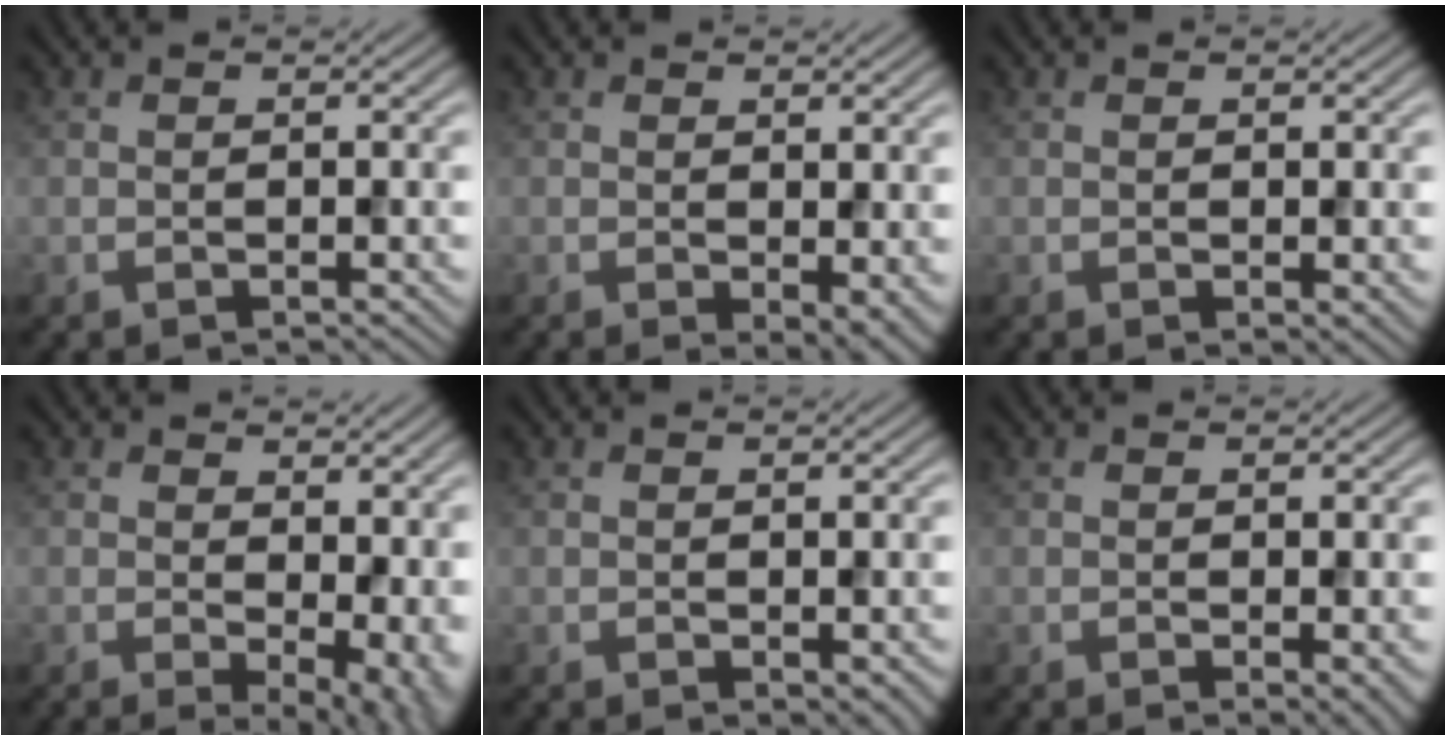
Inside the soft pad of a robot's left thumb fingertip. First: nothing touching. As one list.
[{"total": 3.4, "force": [-0.3, 1.5, 3.0], "torque": [-0.043, -0.010, -0.001]}, {"total": 0.9, "force": [0.2, 0.4, 0.8], "torque": [-0.009, -0.003, 0.004]}, {"total": 8.2, "force": [0.7, 4.3, 6.9], "torque": [-0.102, -0.015, 0.027]}, {"total": 1.4, "force": [-0.3, 0.7, 1.2], "torque": [-0.017, -0.008, -0.001]}, {"total": 1.8, "force": [-0.3, 0.3, 1.8], "torque": [-0.024, -0.008, -0.005]}]